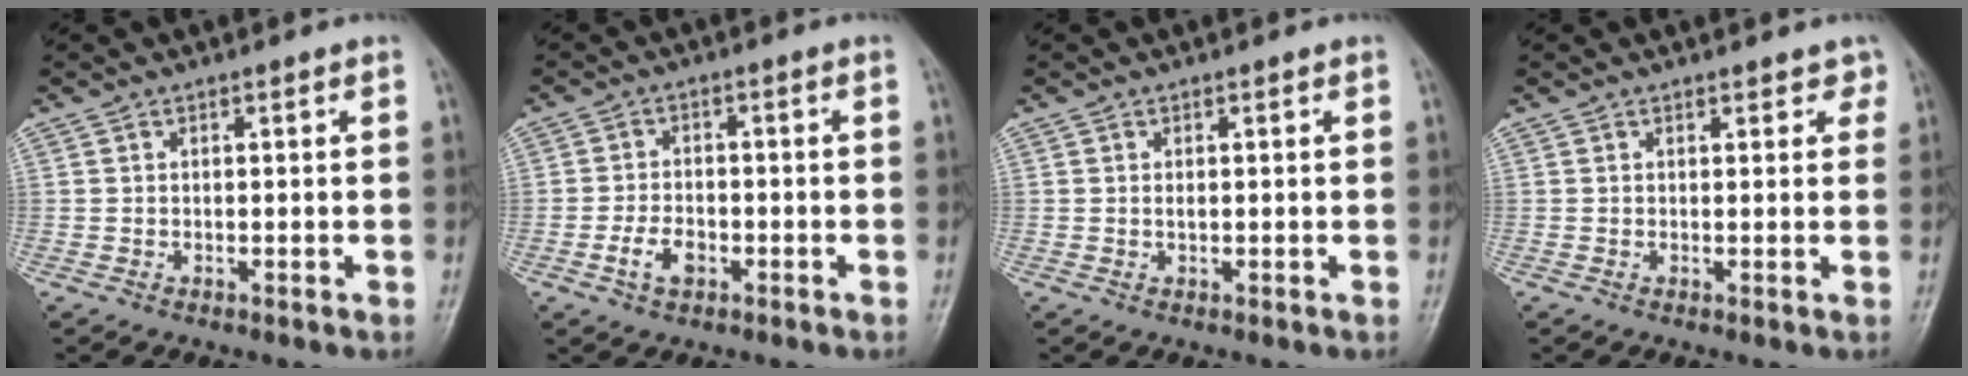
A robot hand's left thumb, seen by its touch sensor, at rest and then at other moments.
{"total": 4.5, "force": [-1.9, 3.0, 2.9], "torque": [-0.051, 0.014, -0.035]}
{"total": 0.7, "force": [0.2, 0.4, 0.6], "torque": [-0.011, 0.000, 0.003]}
{"total": 2.0, "force": [1.5, 1.1, 0.8], "torque": [0.010, -0.005, 0.011]}